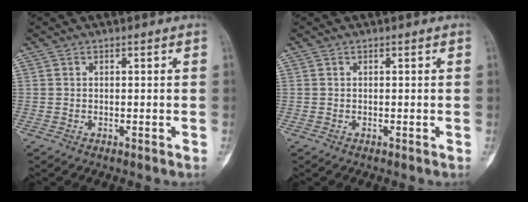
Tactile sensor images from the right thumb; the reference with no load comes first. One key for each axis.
{"total": 0.0}